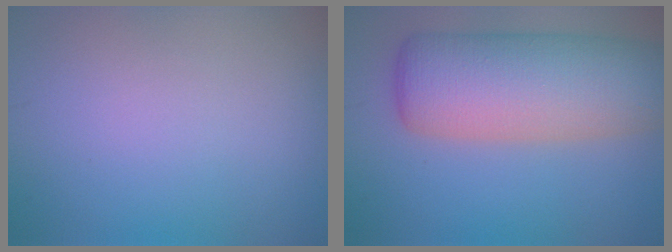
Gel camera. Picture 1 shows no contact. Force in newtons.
{"total": 9.9, "press": 9.9, "slide": 0.5}